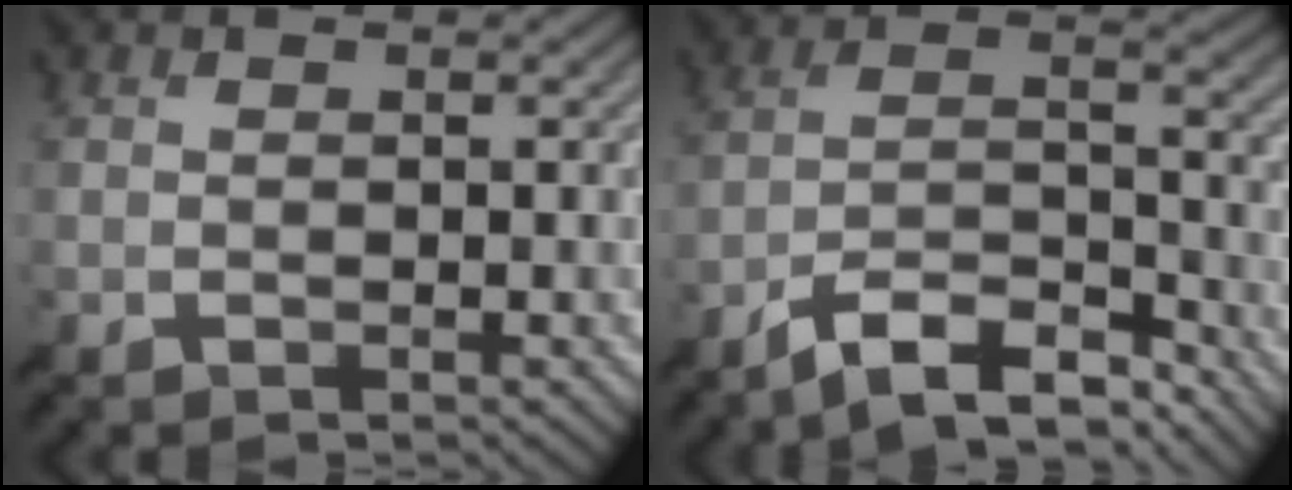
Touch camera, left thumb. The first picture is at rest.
{"total": 10.7, "force": [-8.7, 2.5, 5.7], "torque": [-0.101, 0.009, -0.159]}